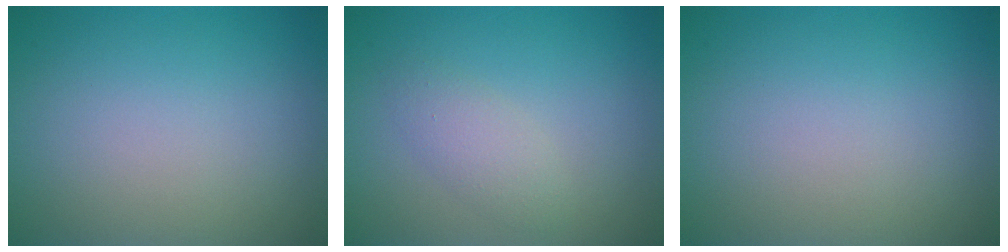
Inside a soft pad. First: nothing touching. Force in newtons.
{"total": 2.0, "press": 2.0, "slide": 0.1}
{"total": 0.0}